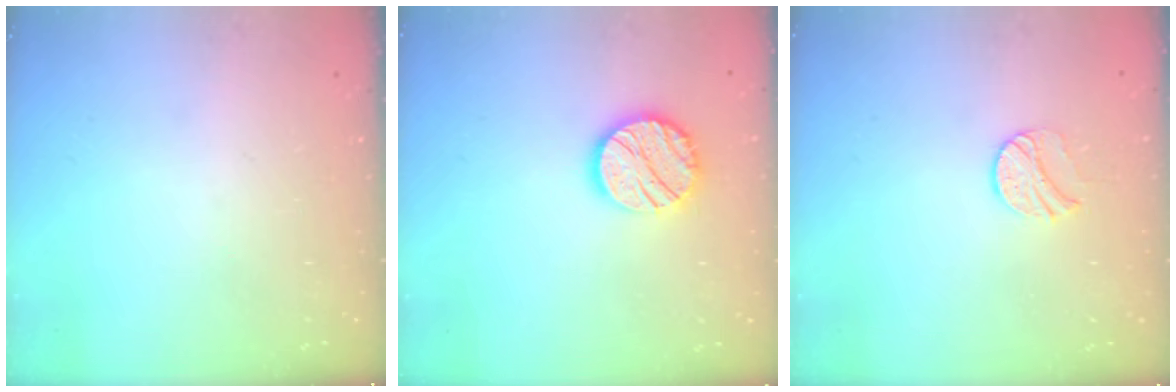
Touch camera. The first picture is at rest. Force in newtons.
{"total": 13.2, "press": 13.2, "slide": 0.6}
{"total": 8.3, "press": 8.2, "slide": 0.8}